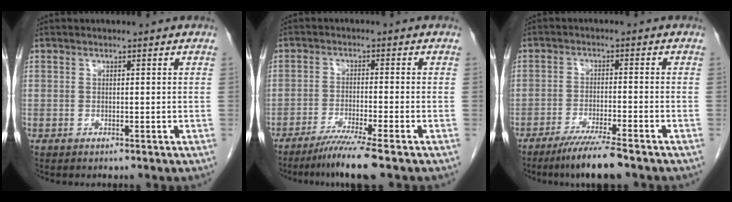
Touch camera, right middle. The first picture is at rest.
{"total": 6.2, "force": [-4.8, -1.4, 3.7], "torque": [-0.064, -0.020, -0.088]}
{"total": 6.8, "force": [-5.3, -0.2, 4.3], "torque": [-0.077, -0.020, -0.093]}